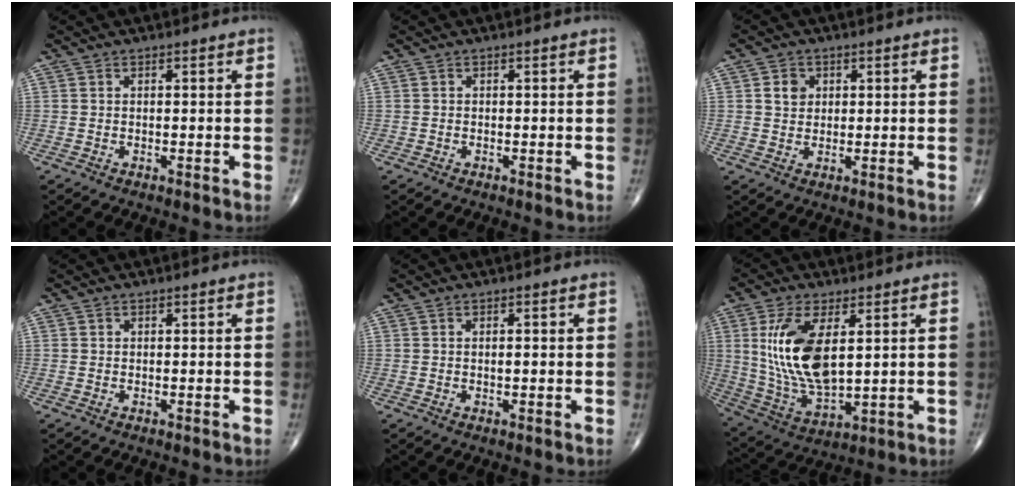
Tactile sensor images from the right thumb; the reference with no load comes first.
{"total": 0.0}
{"total": 3.3, "force": [1.0, 2.8, 1.5], "torque": [-0.009, -0.003, 0.016]}
{"total": 0.0}
{"total": 1.0, "force": [0.1, 0.4, 0.9], "torque": [-0.016, 0.000, 0.002]}
{"total": 16.0, "force": [3.7, 7.5, 13.7], "torque": [-0.270, -0.022, 0.083]}